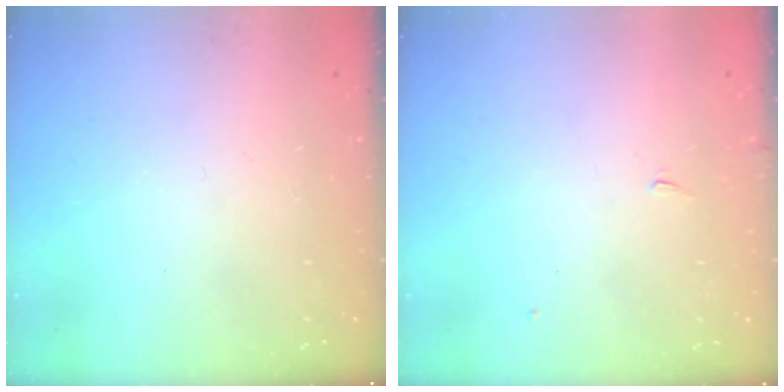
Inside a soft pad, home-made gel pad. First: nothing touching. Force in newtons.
{"total": 1.4, "press": 1.3, "slide": 0.4}